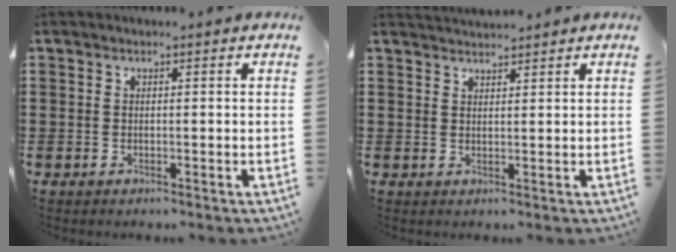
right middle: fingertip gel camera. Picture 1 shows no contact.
{"total": 1.8, "force": [1.8, 0.0, -0.1], "torque": [-0.003, 0.001, 0.036]}